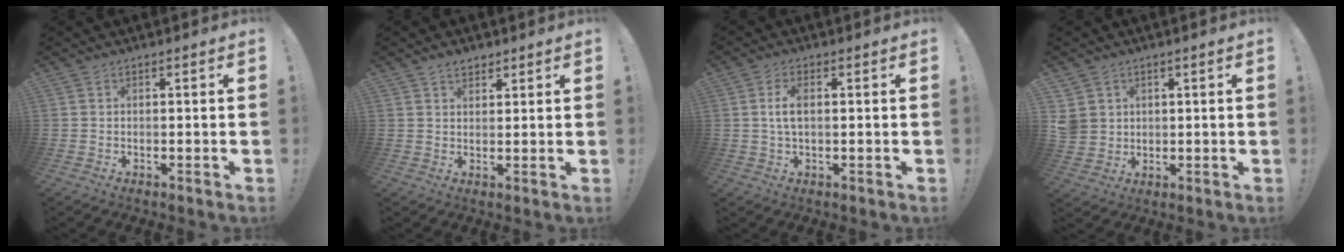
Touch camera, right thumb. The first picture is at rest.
{"total": 3.4, "force": [2.6, 1.9, 1.0], "torque": [-0.003, -0.016, 0.046]}
{"total": 4.5, "force": [0.4, 2.0, 4.0], "torque": [-0.083, 0.004, 0.005]}
{"total": 5.4, "force": [1.8, 4.8, 1.5], "torque": [-0.032, -0.006, 0.040]}